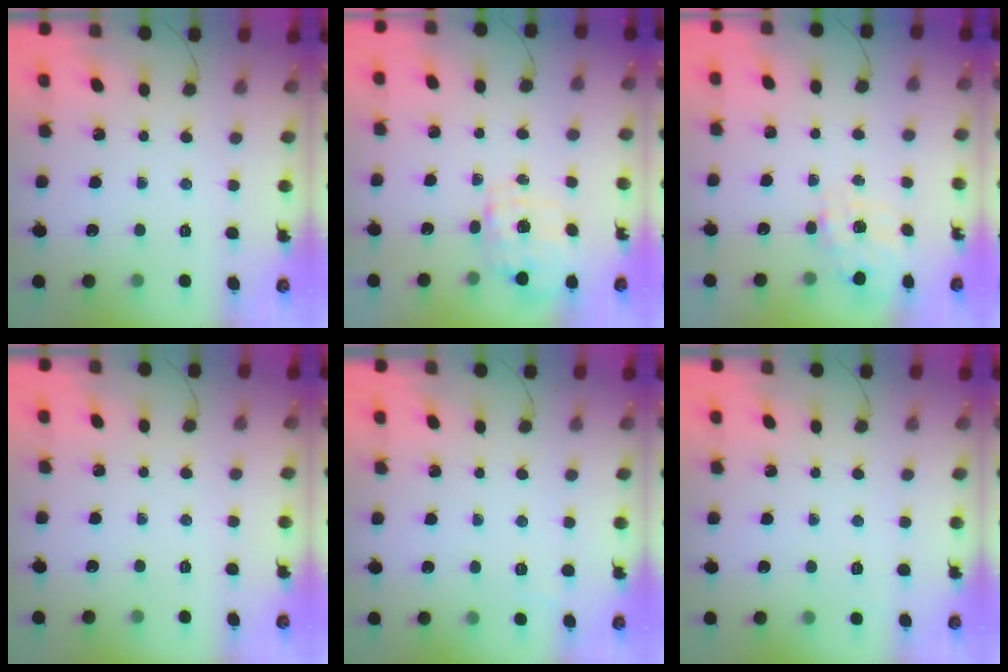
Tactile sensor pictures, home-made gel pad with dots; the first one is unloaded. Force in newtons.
{"total": 1.5, "press": 1.5, "slide": 0.5}
{"total": 7.8, "press": 7.7, "slide": 0.9}
{"total": 0.0}
{"total": 1.6, "press": 0.2, "slide": 1.6}
{"total": 2.0, "press": 1.3, "slide": 1.5}